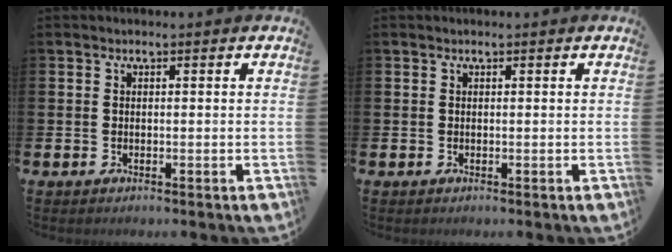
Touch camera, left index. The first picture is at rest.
{"total": 0.0}